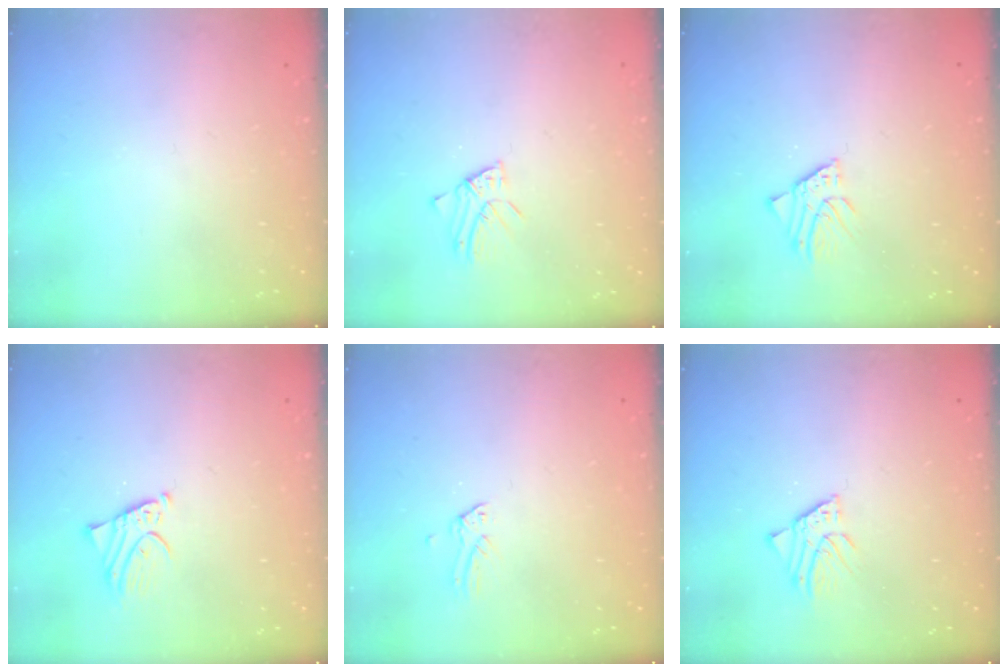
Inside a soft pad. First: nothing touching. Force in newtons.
{"total": 3.0, "press": 3.0, "slide": 0.2}
{"total": 1.4, "press": 1.4, "slide": 0.0}
{"total": 2.2, "press": 2.2, "slide": 0.1}
{"total": 0.0}
{"total": 1.4, "press": 1.4, "slide": 0.0}